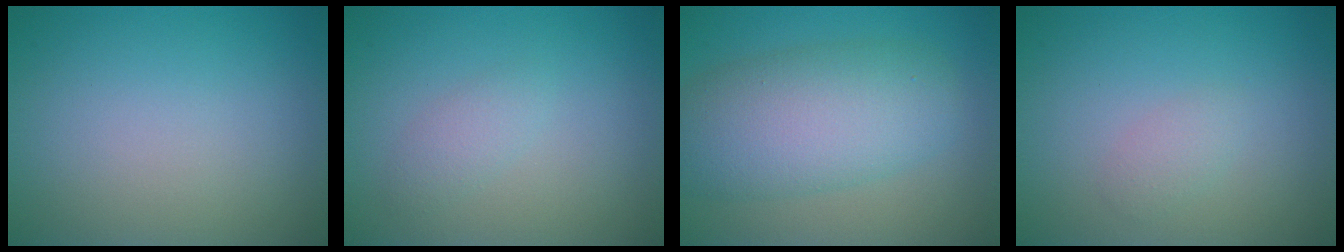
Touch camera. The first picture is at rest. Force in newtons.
{"total": 1.4, "press": 1.4, "slide": 0.1}
{"total": 7.5, "press": 7.5, "slide": 0.3}
{"total": 1.1, "press": 1.1, "slide": 0.1}